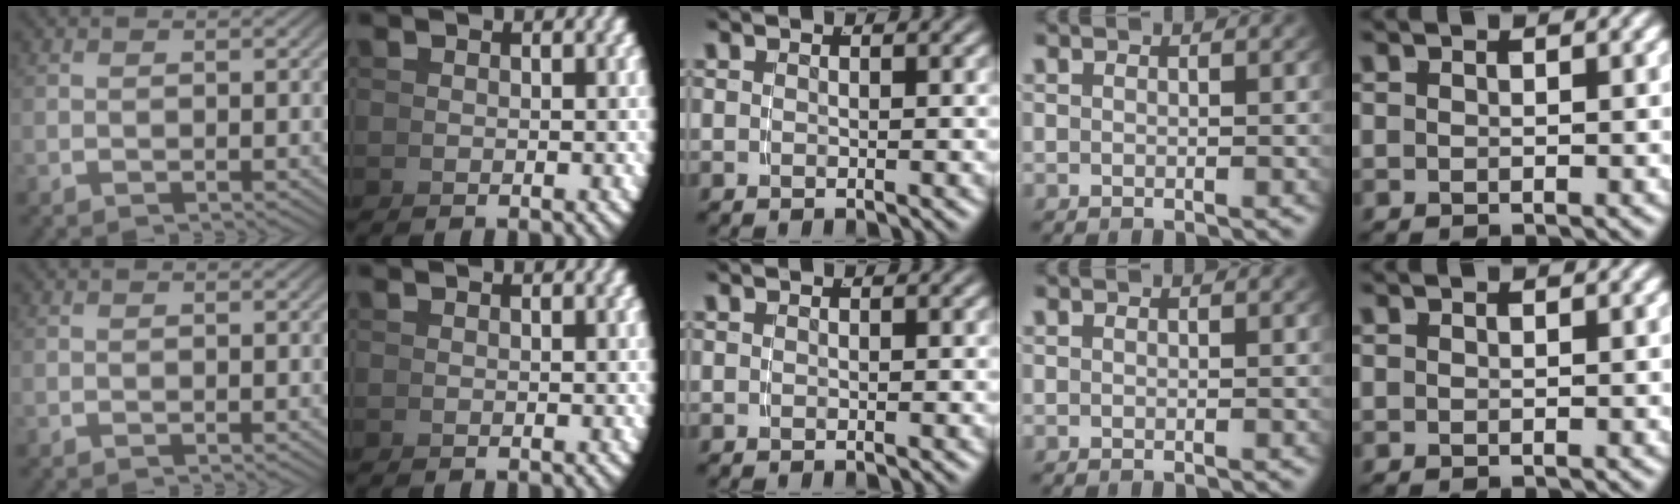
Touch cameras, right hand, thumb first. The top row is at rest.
{}